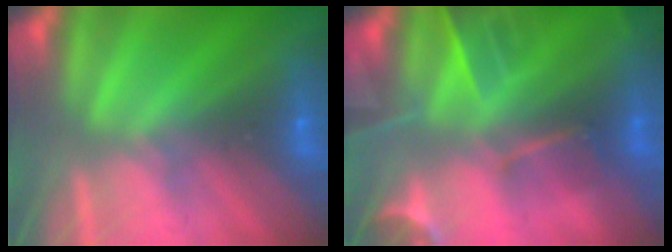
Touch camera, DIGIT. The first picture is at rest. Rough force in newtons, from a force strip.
{"total": 12.7}